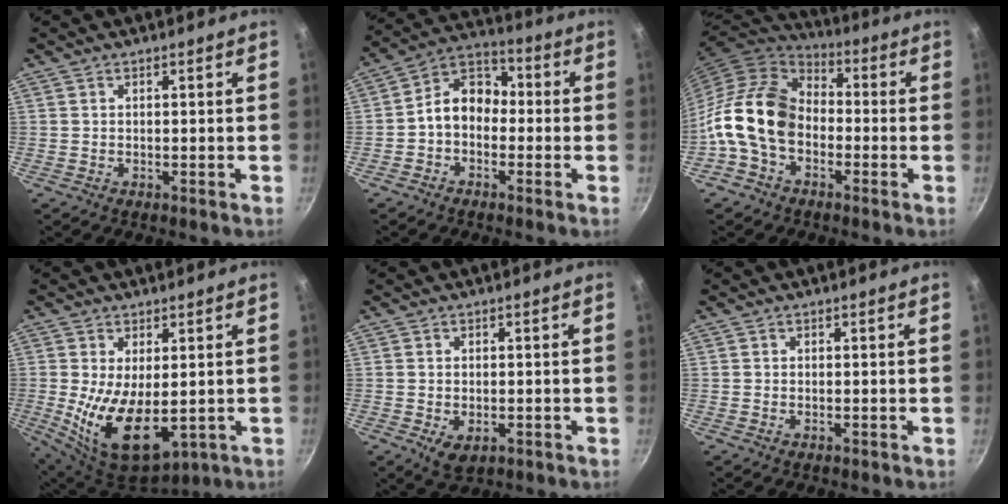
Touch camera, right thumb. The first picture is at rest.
{"total": 9.0, "force": [-1.6, 6.8, 5.6], "torque": [-0.060, 0.042, -0.050]}
{"total": 15.3, "force": [-3.3, 10.9, 10.2], "torque": [-0.160, 0.039, -0.082]}
{"total": 13.9, "force": [-0.8, 7.4, 11.7], "torque": [-0.200, -0.022, 0.005]}
{"total": 4.5, "force": [-1.3, 2.9, 3.3], "torque": [-0.049, -0.009, -0.017]}
{"total": 0.5, "force": [-0.2, 0.3, 0.4], "torque": [-0.008, 0.002, -0.005]}